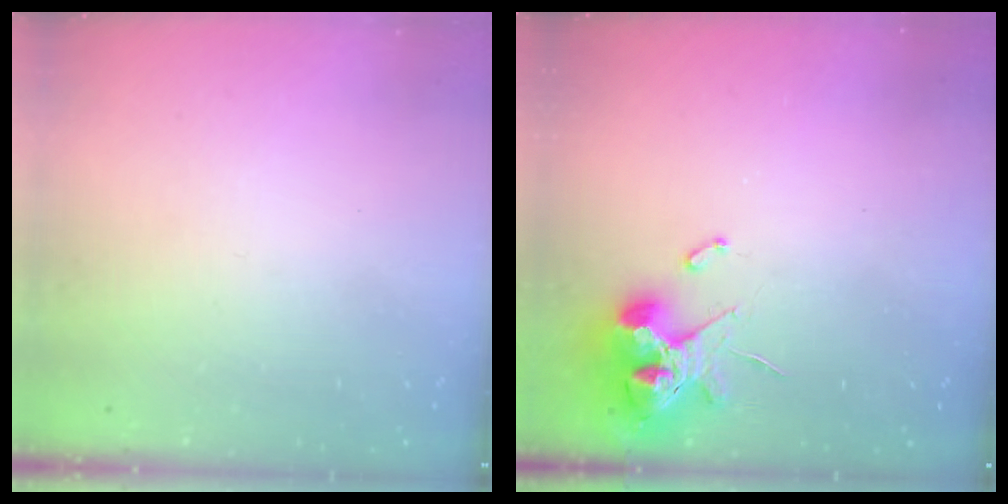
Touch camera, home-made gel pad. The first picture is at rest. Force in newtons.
{"total": 9.9, "press": 9.8, "slide": 1.1}